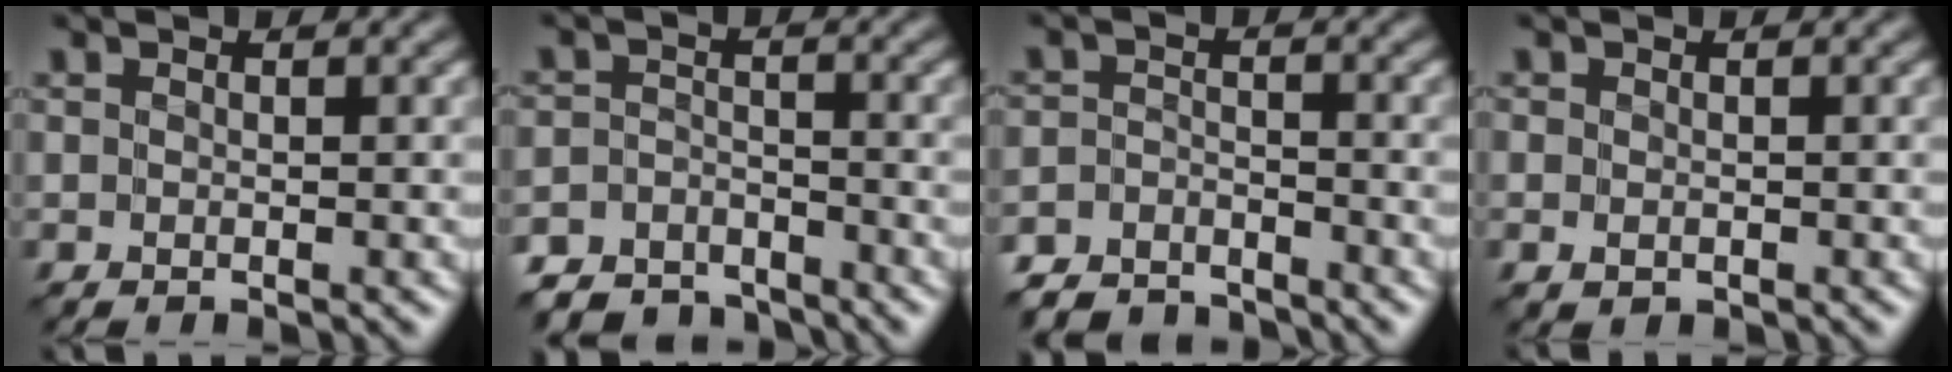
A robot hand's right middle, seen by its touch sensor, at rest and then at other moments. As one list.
[{"total": 5.0, "force": [-4.7, 1.7, 0.4], "torque": [-0.003, -0.008, -0.087]}, {"total": 4.6, "force": [-4.4, 1.3, 0.4], "torque": [-0.004, -0.007, -0.088]}, {"total": 0.6, "force": [-0.3, 0.5, 0.2], "torque": [-0.004, -0.003, -0.006]}]